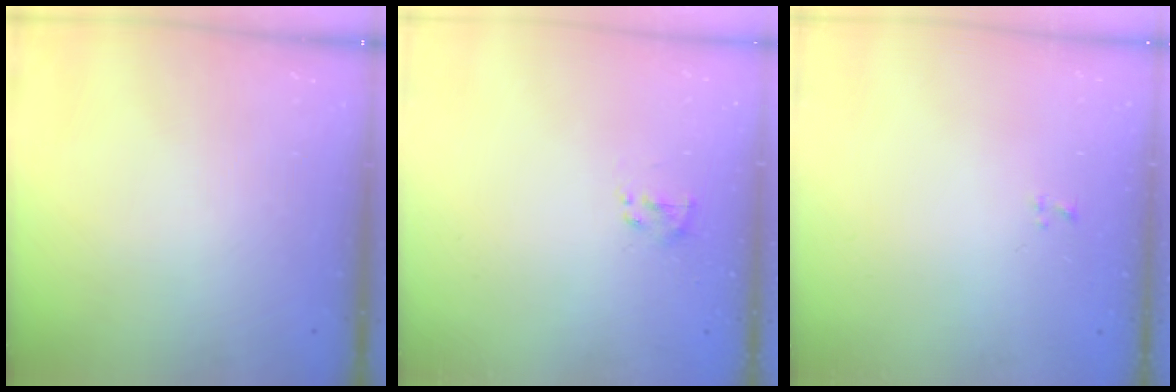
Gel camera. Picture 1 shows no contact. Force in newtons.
{"total": 1.4, "press": 1.2, "slide": 0.6}
{"total": 0.0}